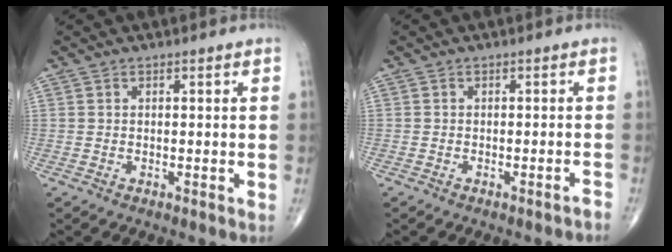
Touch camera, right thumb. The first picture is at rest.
{"total": 1.1, "force": [-1.0, 0.1, 0.4], "torque": [-0.007, 0.008, -0.014]}